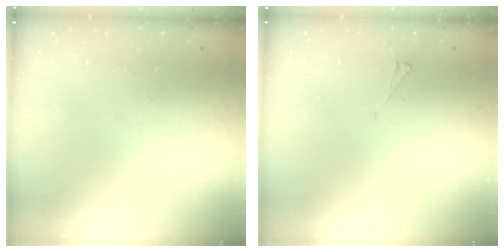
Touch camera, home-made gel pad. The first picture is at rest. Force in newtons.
{"total": 3.4, "press": 3.3, "slide": 0.6}